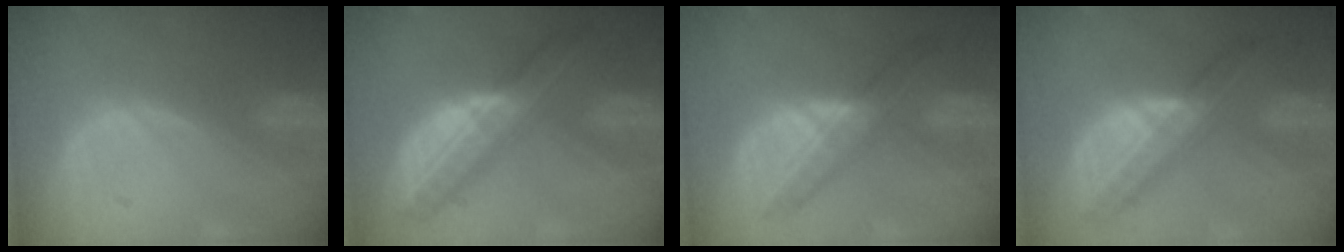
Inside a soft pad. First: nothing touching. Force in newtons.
{"total": 8.5, "press": 8.5, "slide": 0.4}
{"total": 6.6, "press": 6.5, "slide": 1.2}
{"total": 8.3, "press": 7.0, "slide": 4.4}